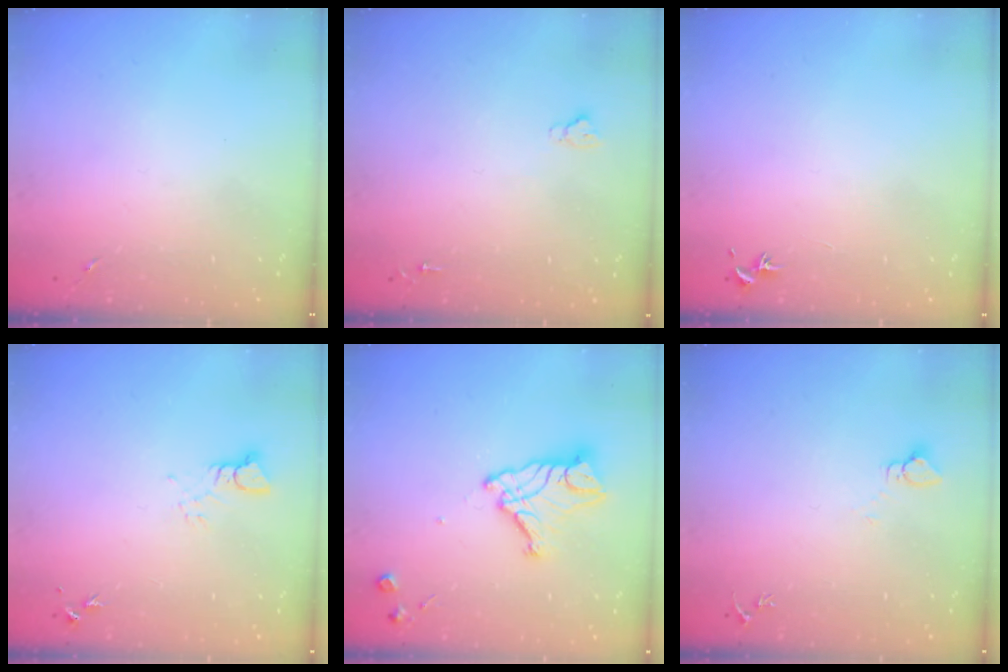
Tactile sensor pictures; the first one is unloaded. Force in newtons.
{"total": 2.6, "press": 2.5, "slide": 0.3}
{"total": 0.7, "press": 0.7, "slide": 0.3}
{"total": 3.1, "press": 3.1, "slide": 0.4}
{"total": 13.7, "press": 13.7, "slide": 1.3}
{"total": 2.7, "press": 2.7, "slide": 0.1}